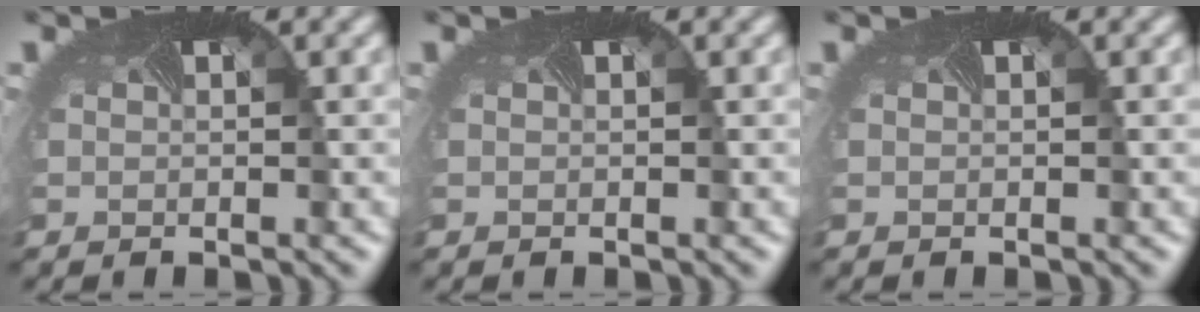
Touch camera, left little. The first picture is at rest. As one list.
[{"total": 0.0}, {"total": 0.0}]